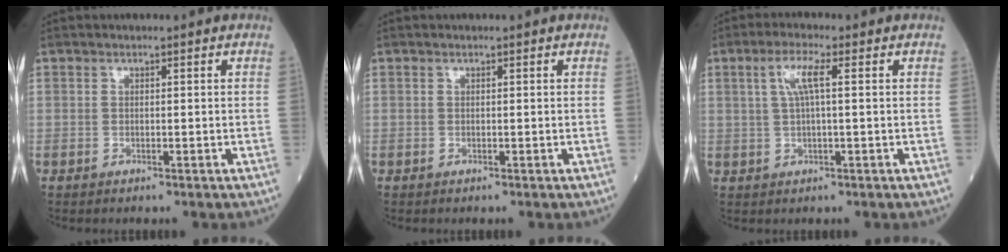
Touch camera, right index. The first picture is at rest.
{"total": 0.0}
{"total": 4.2, "force": [1.2, 0.3, 4.0], "torque": [-0.084, 0.012, 0.027]}